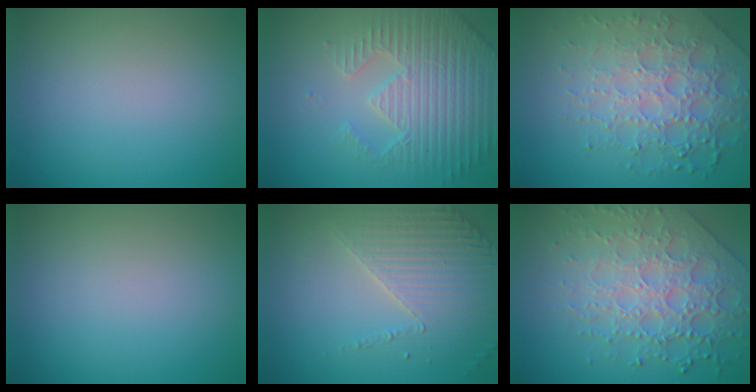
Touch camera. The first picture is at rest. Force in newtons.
{"total": 4.5, "press": 4.5, "slide": 0.8}
{"total": 7.2, "press": 5.2, "slide": 5.0}
{"total": 0.0}
{"total": 4.1, "press": 3.3, "slide": 2.4}
{"total": 7.0, "press": 5.5, "slide": 4.3}